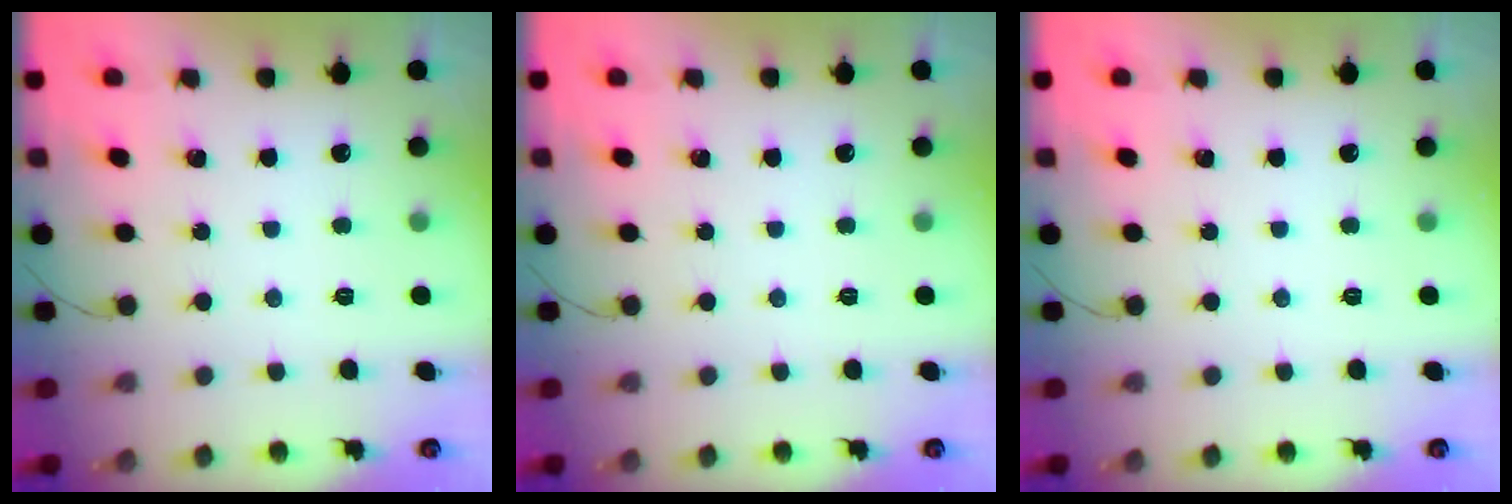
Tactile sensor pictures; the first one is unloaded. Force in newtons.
{"total": 0.0}
{"total": 0.0}